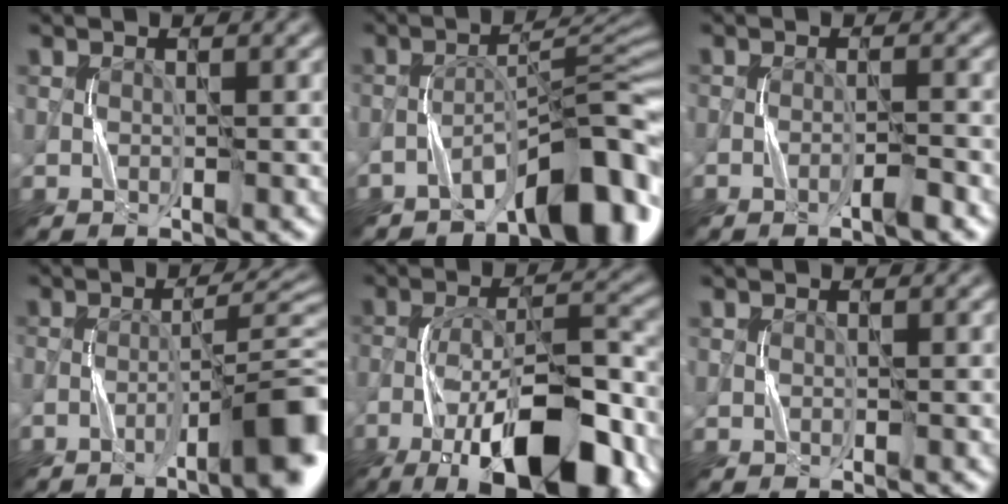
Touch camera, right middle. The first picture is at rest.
{"total": 8.9, "force": [-6.1, 2.6, 5.9], "torque": [-0.073, 0.015, -0.103]}
{"total": 1.8, "force": [-1.2, 0.2, 1.4], "torque": [-0.017, 0.006, -0.025]}
{"total": 8.7, "force": [-4.6, 1.6, 7.2], "torque": [-0.099, 0.011, -0.073]}
{"total": 14.3, "force": [-8.6, 4.7, 10.4], "torque": [-0.188, 0.001, -0.136]}
{"total": 0.0}